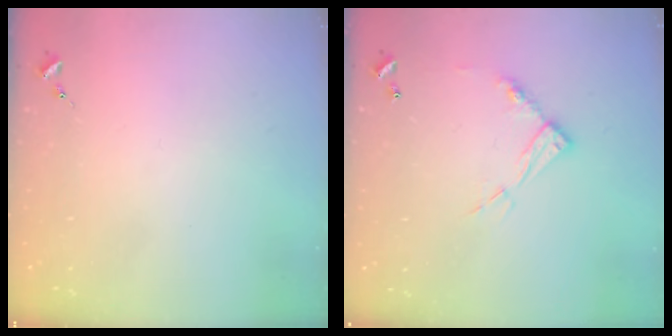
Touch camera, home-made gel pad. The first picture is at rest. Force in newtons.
{"total": 11.8, "press": 11.7, "slide": 1.1}